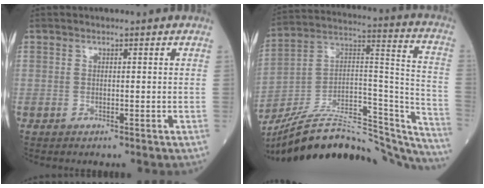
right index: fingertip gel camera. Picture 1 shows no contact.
{"total": 34.7, "force": [-29.4, 8.3, 16.6], "torque": [-0.236, 0.007, -0.432]}